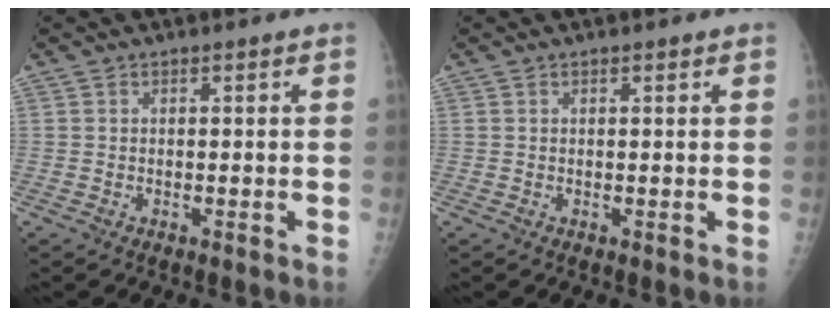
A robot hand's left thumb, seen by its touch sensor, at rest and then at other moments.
{"total": 0.6, "force": [0.4, 0.2, 0.4], "torque": [-0.007, -0.001, 0.005]}